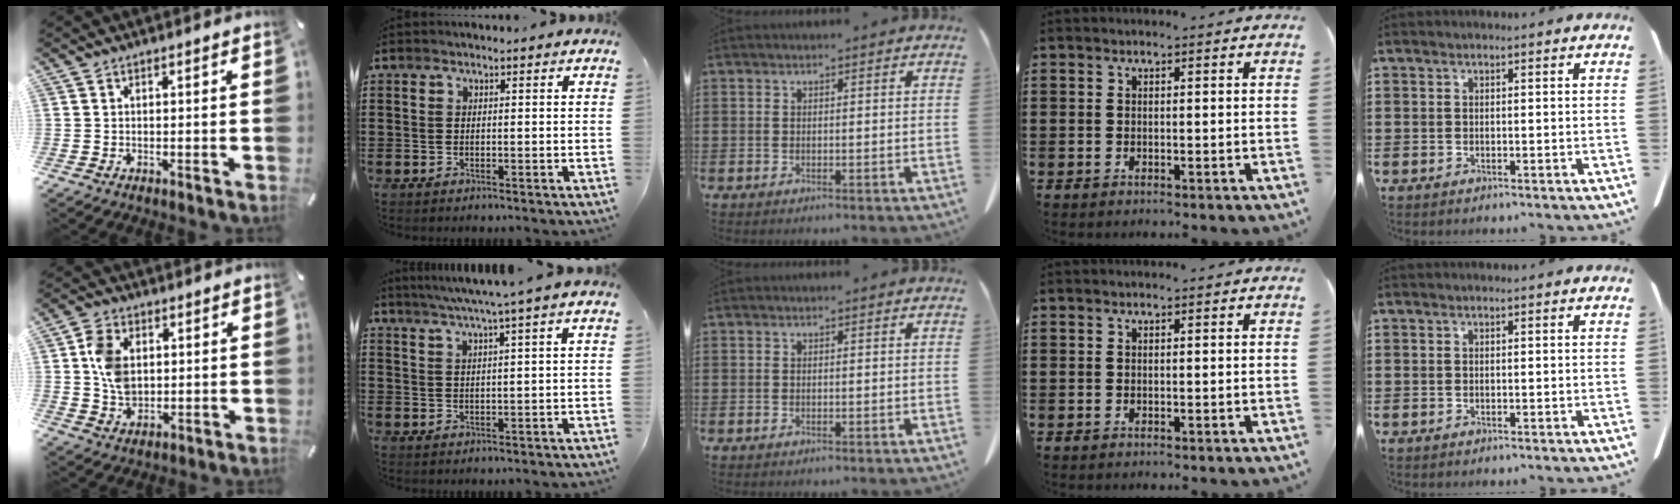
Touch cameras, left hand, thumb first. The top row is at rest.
{"thumb": {"total": 8.4, "force": [1.3, 6.6, 5.0], "torque": [-0.108, 0.003, 0.022]}, "index": {"total": 3.6, "force": [2.4, -0.8, 2.5], "torque": [-0.053, -0.007, 0.039]}}